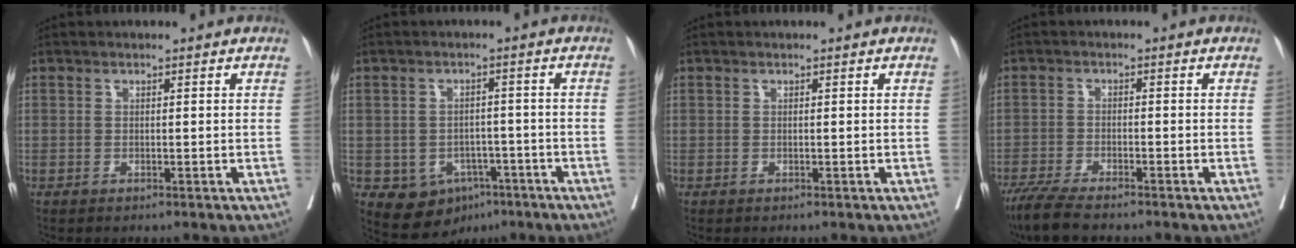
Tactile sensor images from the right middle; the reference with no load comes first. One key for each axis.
{"total": 7.2, "fx": -3.7, "fy": 5.4, "fz": 3.1, "tx": -0.045, "ty": 0.011, "tz": -0.043}
{"total": 0.0}
{"total": 6.8, "fx": -5.5, "fy": 1.0, "fz": 3.8, "tx": -0.070, "ty": -0.018, "tz": -0.099}